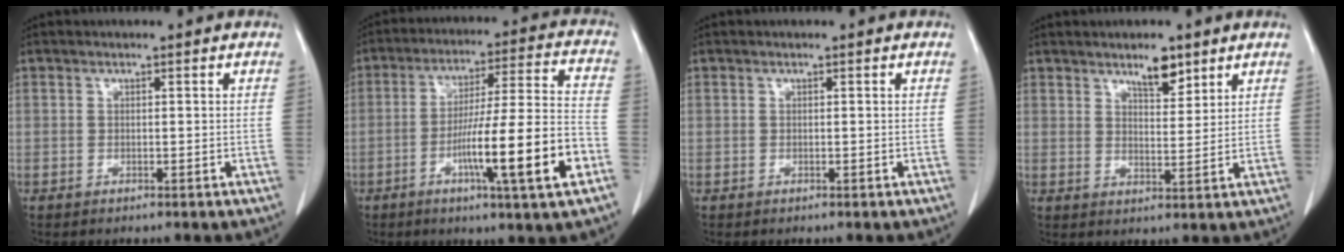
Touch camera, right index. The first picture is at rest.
{"total": 16.3, "force": [-5.9, 0.0, 15.2], "torque": [-0.250, -0.002, -0.094]}
{"total": 0.0}
{"total": 4.6, "force": [3.4, 1.5, 2.8], "torque": [-0.046, -0.002, 0.058]}